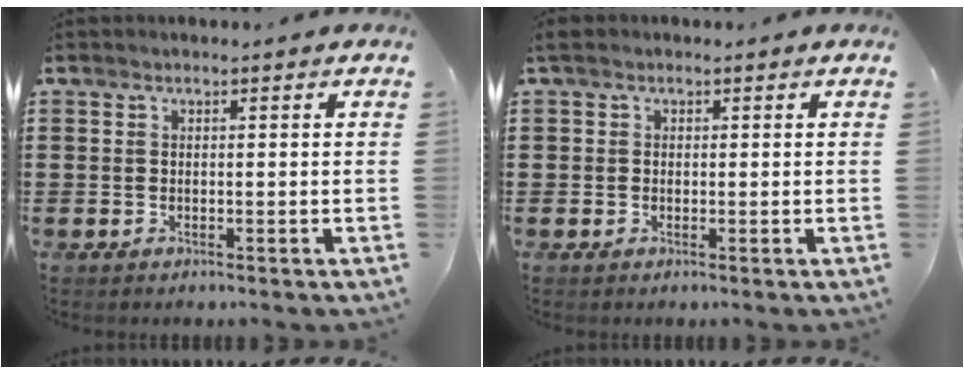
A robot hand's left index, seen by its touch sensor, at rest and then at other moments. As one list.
[{"total": 1.7, "force": [0.5, 1.4, 0.7], "torque": [-0.017, 0.009, 0.009]}]